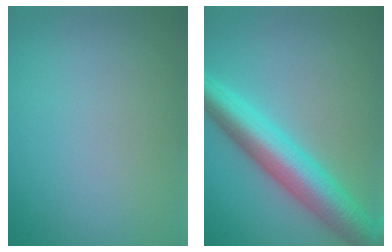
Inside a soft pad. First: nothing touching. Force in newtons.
{"total": 7.4, "press": 7.4, "slide": 0.2}